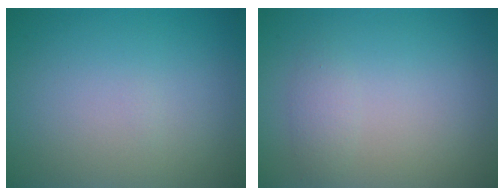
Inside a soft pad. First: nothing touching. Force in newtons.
{"total": 1.2, "press": 1.2, "slide": 0.1}